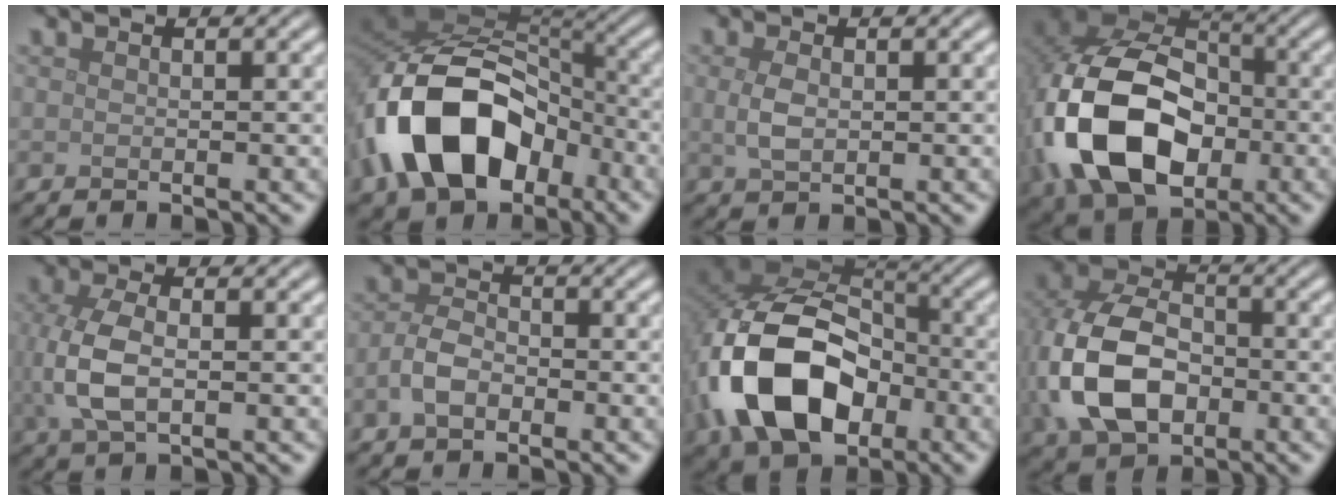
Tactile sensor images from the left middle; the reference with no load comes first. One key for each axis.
{"total": 14.0, "fx": -5.3, "fy": 9.1, "fz": 9.2, "tx": -0.178, "ty": -0.002, "tz": -0.104}
{"total": 2.1, "fx": 0.1, "fy": 1.2, "fz": 1.6, "tx": -0.042, "ty": -0.001, "tz": 0.005}
{"total": 15.3, "fx": -3.4, "fy": 10.6, "fz": 10.6, "tx": -0.250, "ty": -0.020, "tz": -0.073}
{"total": 5.1, "fx": 0.0, "fy": 2.7, "fz": 4.4, "tx": -0.115, "ty": -0.002, "tz": 0.001}
{"total": 2.6, "fx": -1.2, "fy": 1.5, "fz": 1.7, "tx": -0.033, "ty": 0.008, "tz": -0.030}
{"total": 14.2, "fx": -3.9, "fy": 9.4, "fz": 10.0, "tx": -0.213, "ty": -0.013, "tz": -0.080}
{"total": 11.0, "fx": -2.0, "fy": 7.7, "fz": 7.6, "tx": -0.191, "ty": -0.010, "tz": -0.048}